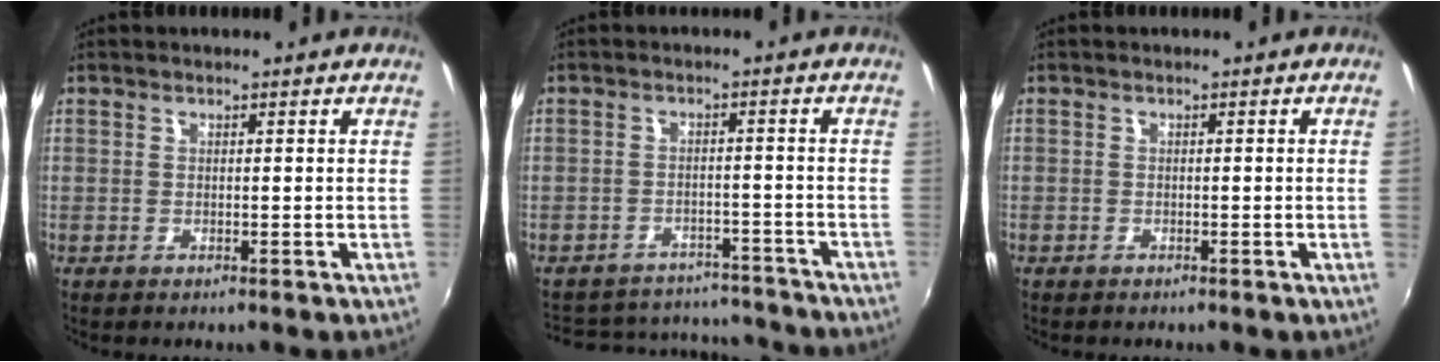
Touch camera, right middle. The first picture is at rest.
{"total": 14.1, "force": [-12.1, 6.4, 3.5], "torque": [-0.089, 0.041, -0.151]}
{"total": 0.6, "force": [-0.2, -0.3, 0.4], "torque": [-0.007, 0.001, -0.005]}